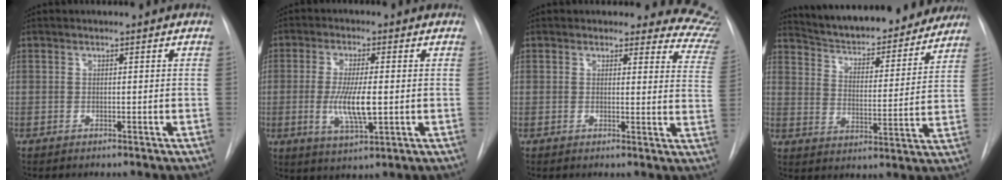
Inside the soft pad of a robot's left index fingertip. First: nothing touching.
{"total": 7.6, "force": [-0.8, 1.6, 7.3], "torque": [-0.145, -0.016, -0.014]}
{"total": 11.5, "force": [11.1, 2.9, 0.1], "torque": [0.058, -0.097, 0.065]}
{"total": 22.8, "force": [20.9, 5.2, 7.6], "torque": [-0.117, -0.018, 0.282]}